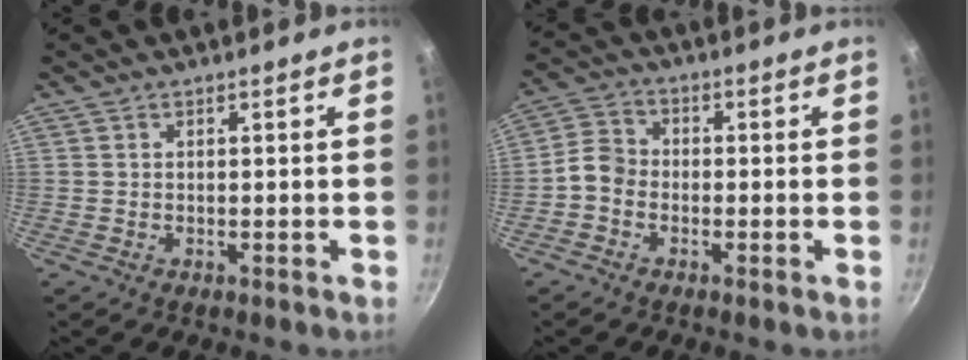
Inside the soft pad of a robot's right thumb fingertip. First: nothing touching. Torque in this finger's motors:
{"motor_torque": [0.67, 0.64, 0.24, -0.71, 0.00]}